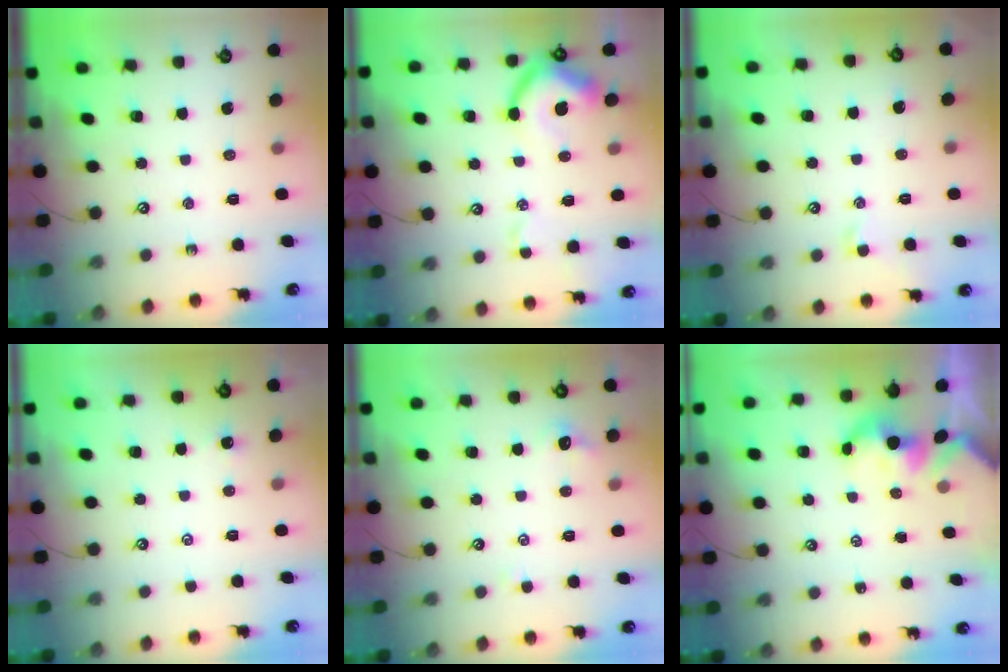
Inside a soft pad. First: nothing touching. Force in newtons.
{"total": 7.4, "press": 7.3, "slide": 1.2}
{"total": 1.3, "press": 1.1, "slide": 0.7}
{"total": 2.6, "press": 2.6, "slide": 0.2}
{"total": 1.2, "press": 1.0, "slide": 0.7}
{"total": 1.7, "press": 1.6, "slide": 0.3}